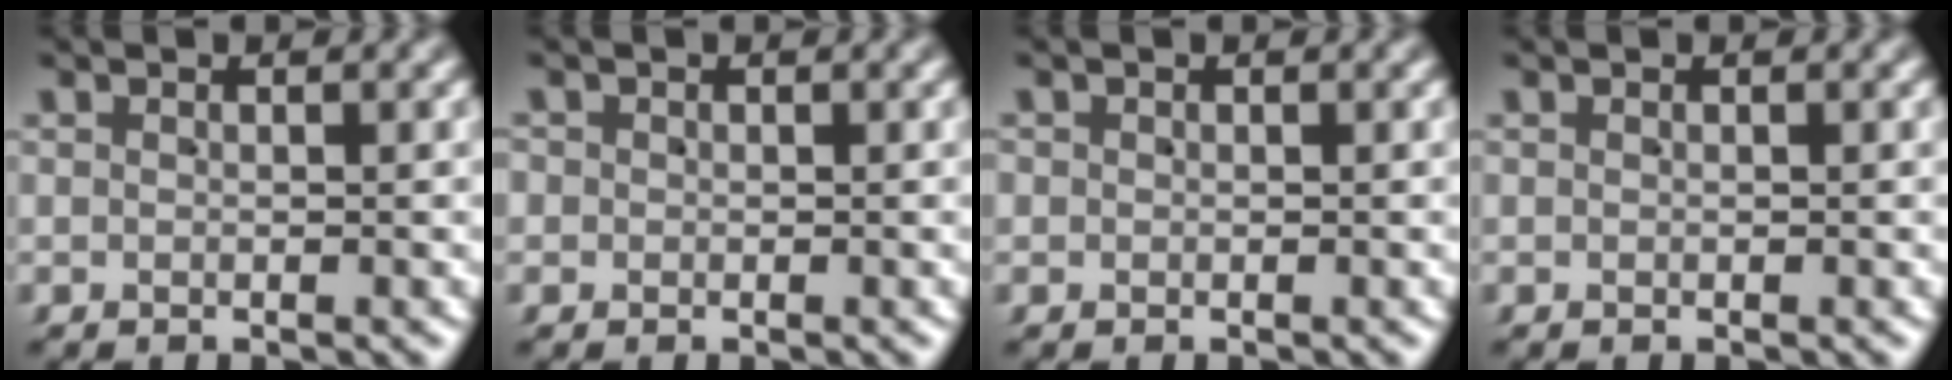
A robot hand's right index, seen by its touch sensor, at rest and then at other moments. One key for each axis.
{"total": 1.2, "fx": -0.2, "fy": 1.2, "fz": -0.1, "tx": 0.003, "ty": 0.000, "tz": -0.006}
{"total": 0.8, "fx": -0.1, "fy": 0.7, "fz": -0.2, "tx": 0.007, "ty": -0.002, "tz": -0.002}
{"total": 0.0}